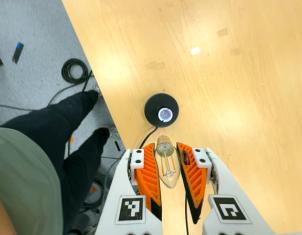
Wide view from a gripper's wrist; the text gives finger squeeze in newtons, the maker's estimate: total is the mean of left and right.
{"total": 19.7, "left": 21.1, "right": 18.3}